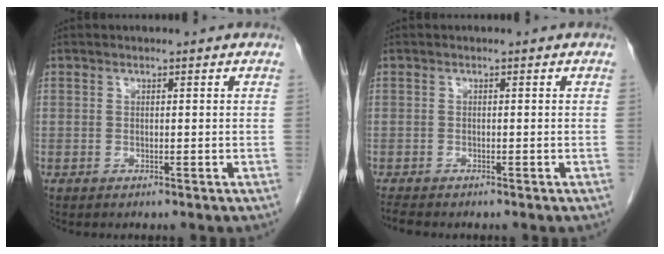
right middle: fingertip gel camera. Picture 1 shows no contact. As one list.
[{"total": 1.5, "force": [-1.4, 0.2, 0.4], "torque": [-0.014, -0.006, -0.024]}]